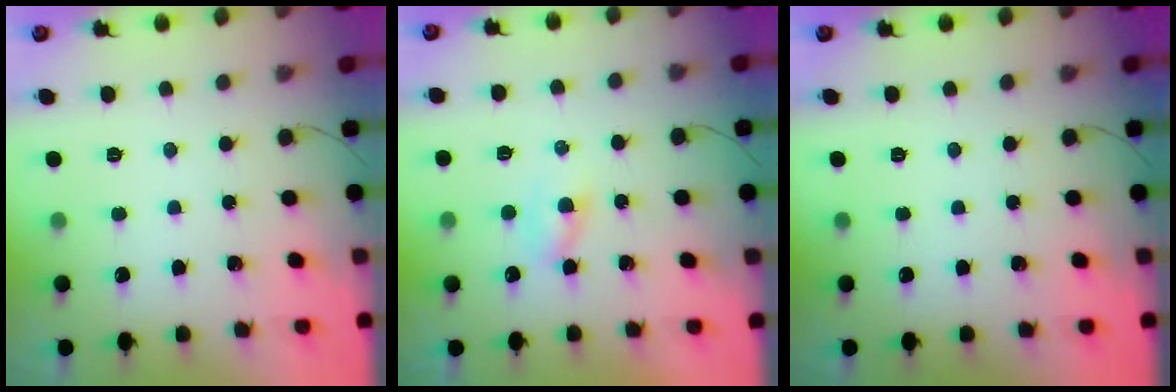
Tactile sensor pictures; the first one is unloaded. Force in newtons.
{"total": 2.0, "press": 1.8, "slide": 0.9}
{"total": 0.0}